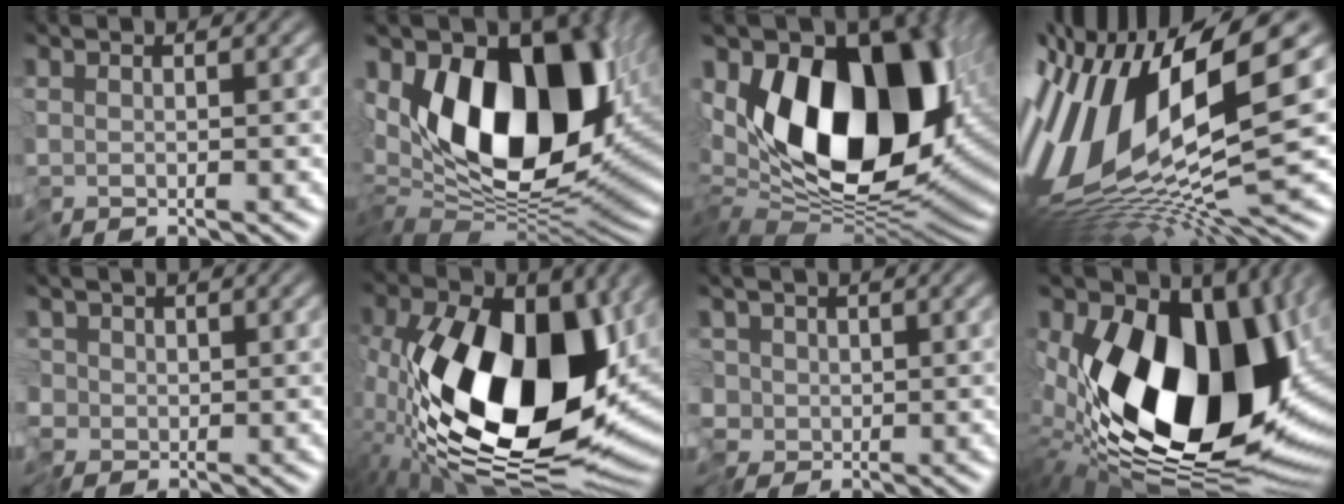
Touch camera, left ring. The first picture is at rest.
{"total": 13.5, "force": [1.0, 7.8, 11.0], "torque": [-0.150, -0.009, 0.002]}
{"total": 15.2, "force": [0.7, 8.8, 12.4], "torque": [-0.175, -0.002, -0.010]}
{"total": 15.4, "force": [0.1, 5.4, 14.5], "torque": [-0.290, -0.012, 0.012]}
{"total": 2.2, "force": [-0.4, 2.1, 0.6], "torque": [-0.011, -0.003, -0.014]}
{"total": 18.1, "force": [-1.3, 10.9, 14.5], "torque": [-0.271, -0.039, -0.031]}
{"total": 2.9, "force": [-0.5, 2.6, 1.1], "torque": [-0.015, -0.002, -0.024]}
{"total": 20.0, "force": [1.8, 12.4, 15.6], "torque": [-0.290, -0.033, 0.049]}